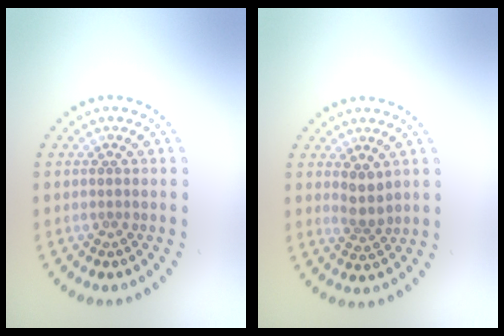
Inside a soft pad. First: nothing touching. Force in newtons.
{"total": 1.9, "press": 1.6, "slide": 1.0}